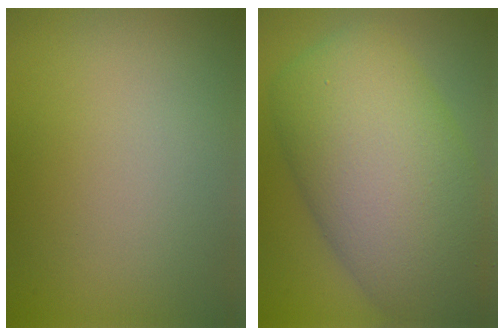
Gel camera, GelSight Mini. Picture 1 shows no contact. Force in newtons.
{"total": 14.4, "press": 14.3, "slide": 0.8}